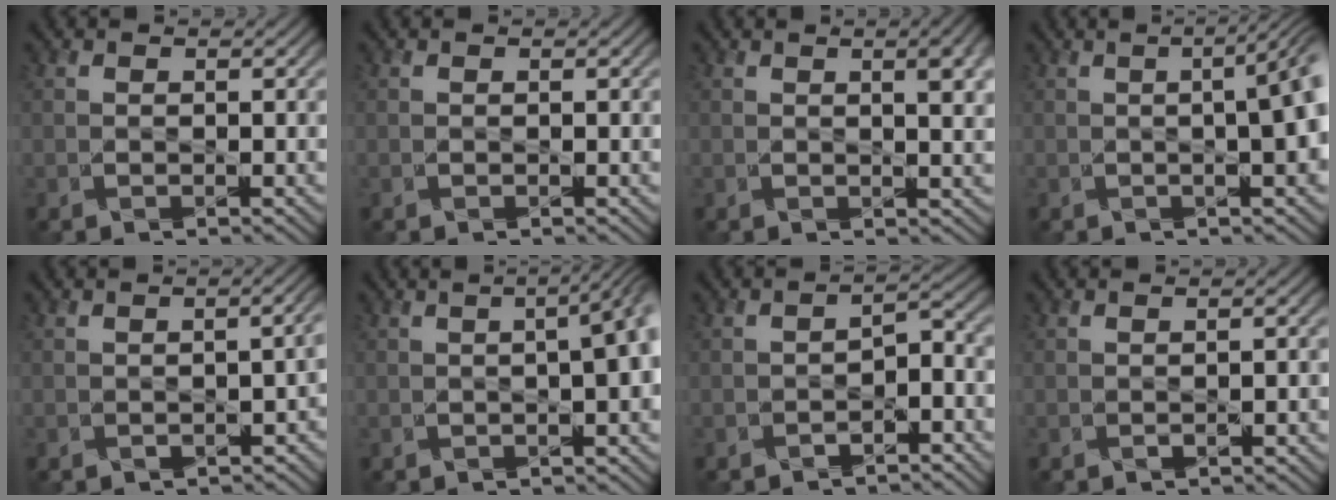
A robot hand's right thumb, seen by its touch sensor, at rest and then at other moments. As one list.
[{"total": 0.0}, {"total": 4.7, "force": [1.5, 1.3, 4.3], "torque": [-0.055, 0.006, 0.023]}, {"total": 8.6, "force": [-0.1, 2.7, 8.1], "torque": [-0.064, 0.018, -0.023]}, {"total": 3.5, "force": [-1.4, 1.5, 2.8], "torque": [-0.033, -0.009, -0.013]}, {"total": 7.9, "force": [0.1, 3.2, 7.2], "torque": [-0.057, 0.025, -0.021]}, {"total": 3.9, "force": [-2.8, 1.6, 2.2], "torque": [-0.027, -0.004, -0.050]}, {"total": 1.4, "force": [-0.9, 0.4, 1.0], "torque": [-0.019, -0.005, -0.010]}]